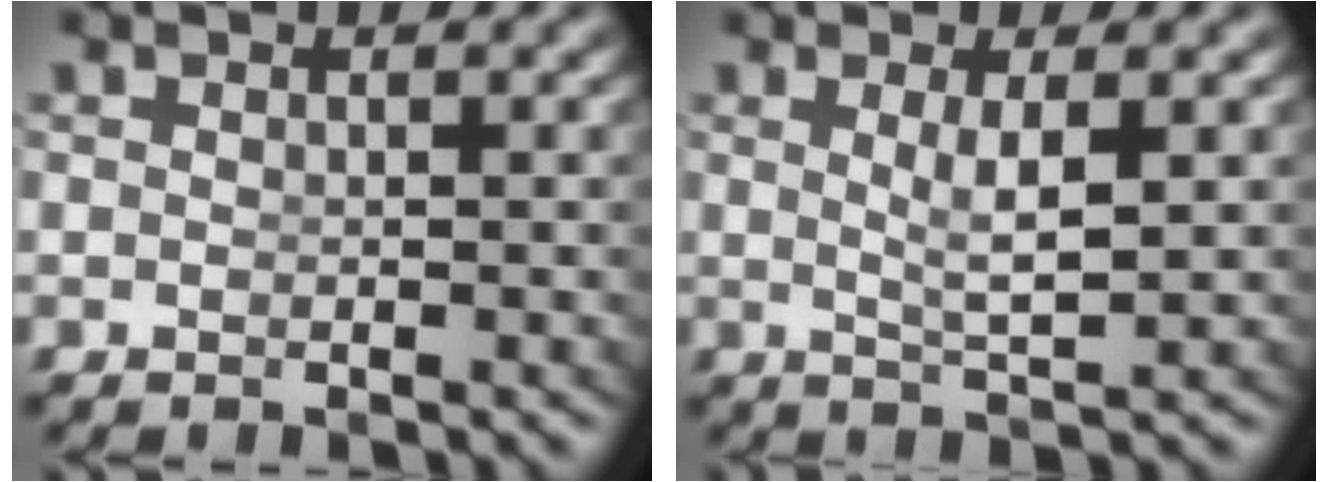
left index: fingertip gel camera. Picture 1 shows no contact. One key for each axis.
{"total": 2.6, "fx": 0.4, "fy": -0.4, "fz": 2.6, "tx": -0.049, "ty": -0.017, "tz": 0.020}